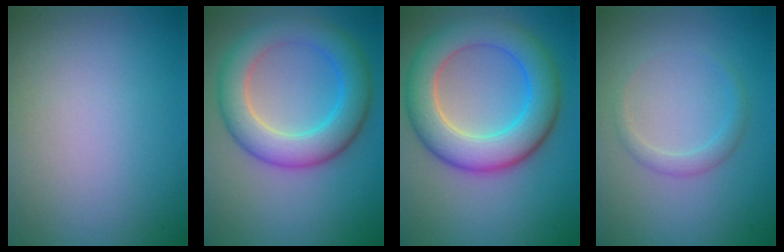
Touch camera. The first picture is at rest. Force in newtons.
{"total": 6.6, "press": 6.6, "slide": 0.1}
{"total": 8.0, "press": 8.0, "slide": 0.3}
{"total": 1.5, "press": 1.5, "slide": 0.2}